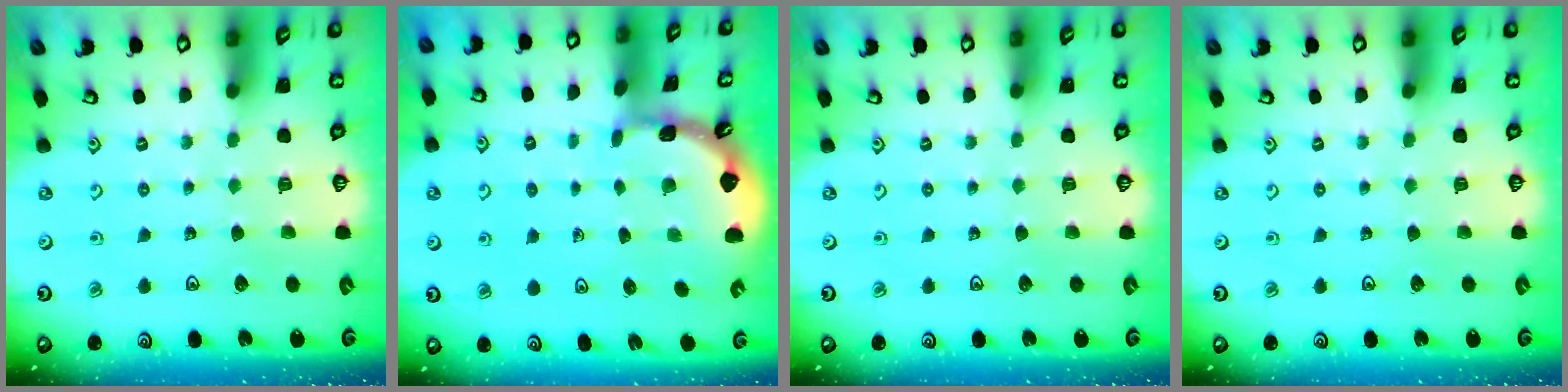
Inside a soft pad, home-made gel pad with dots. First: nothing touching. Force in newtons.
{"total": 1.6, "press": 1.6, "slide": 0.1}
{"total": 0.0}
{"total": 0.0}